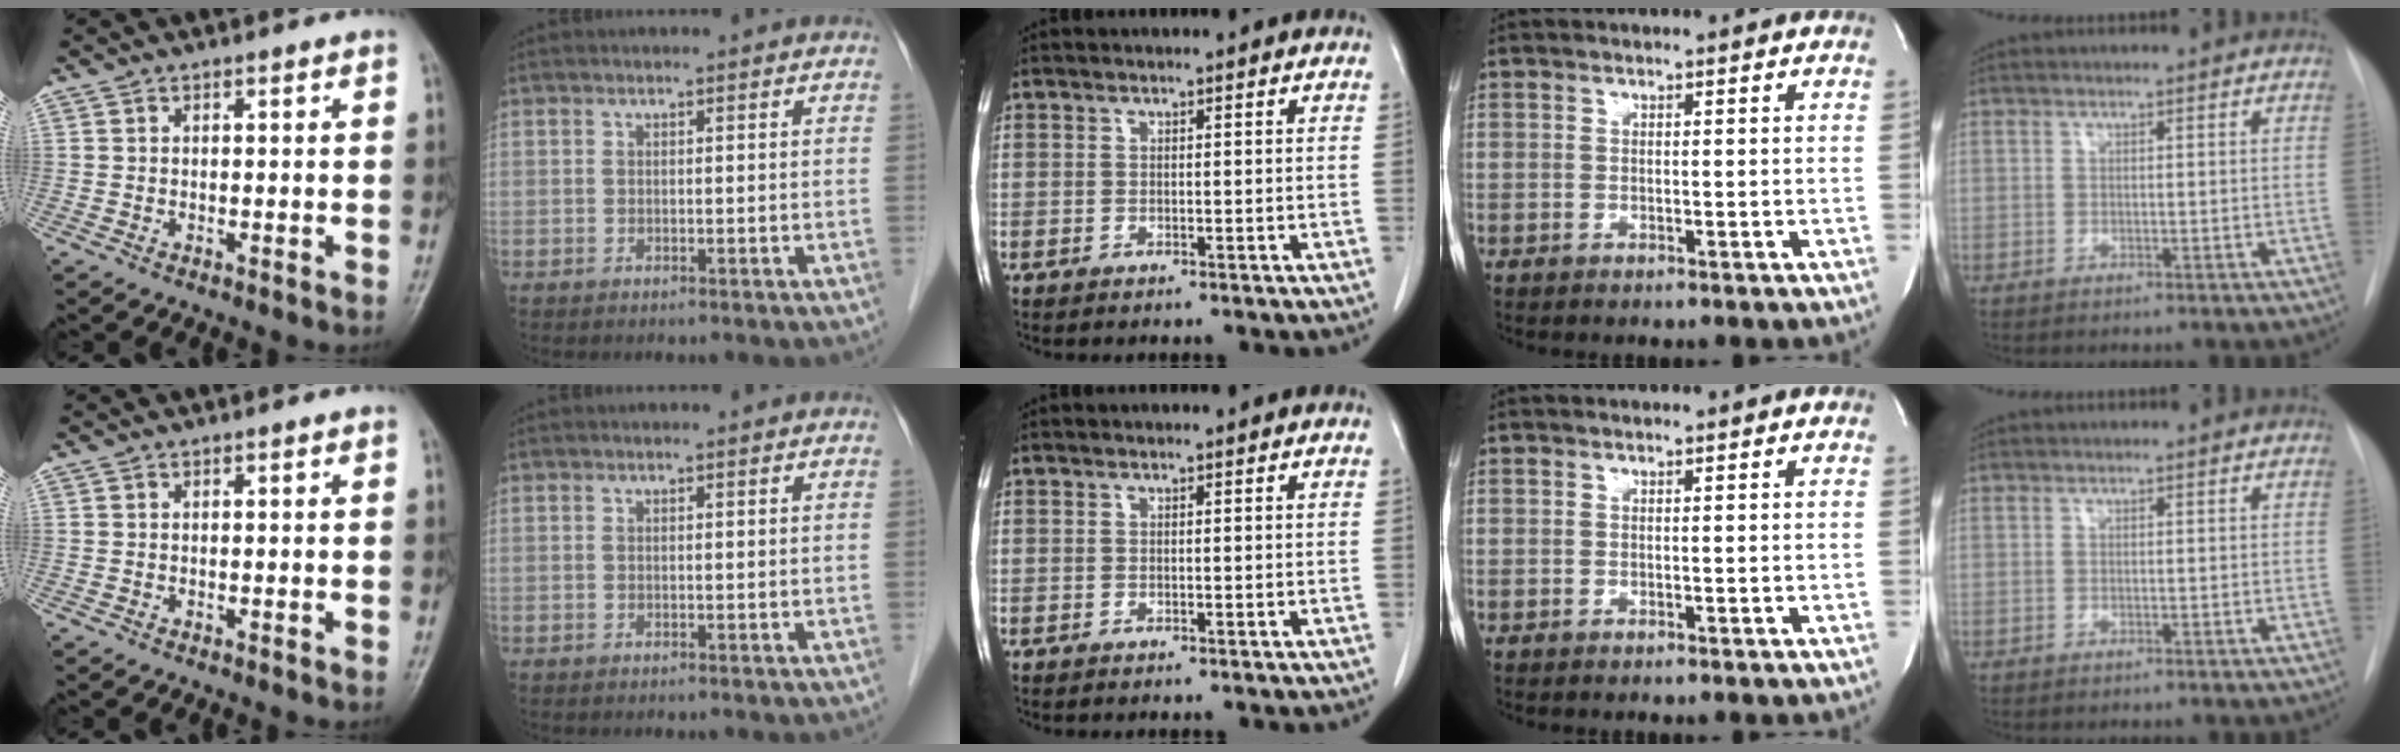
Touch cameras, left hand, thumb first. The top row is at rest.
{}